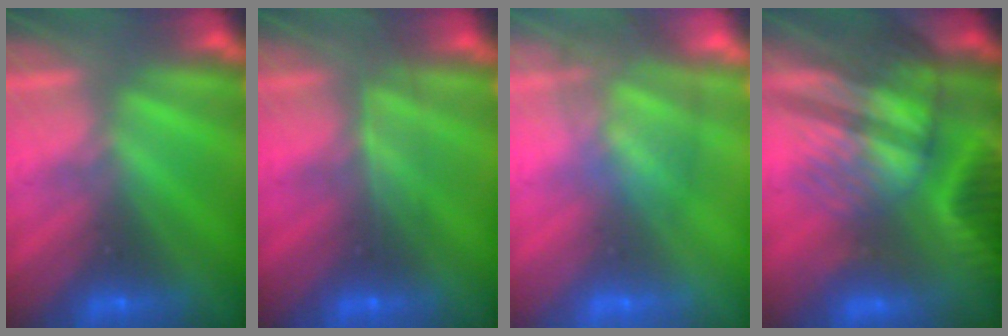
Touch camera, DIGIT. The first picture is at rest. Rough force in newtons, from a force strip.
{"total": 2.5}
{"total": 3.5}
{"total": 9.1}